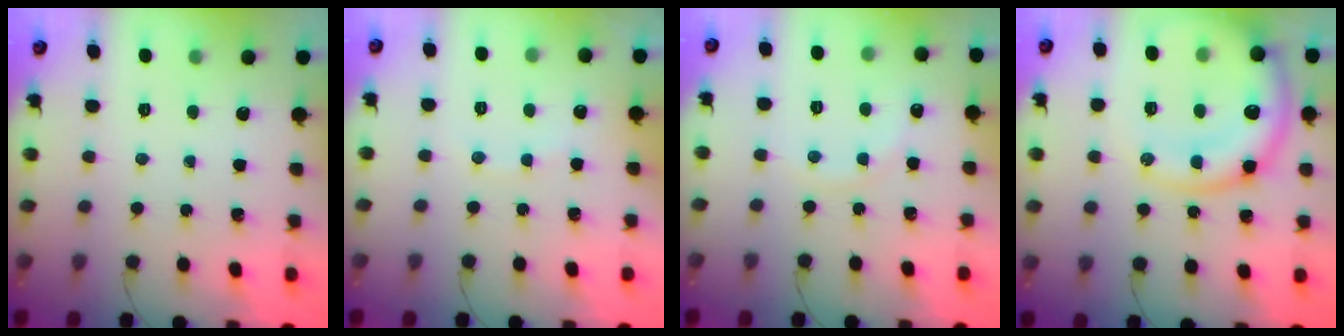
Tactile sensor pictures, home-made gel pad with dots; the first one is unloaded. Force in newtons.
{"total": 5.9, "press": 5.8, "slide": 1.0}
{"total": 7.1, "press": 7.0, "slide": 1.4}
{"total": 17.2, "press": 16.8, "slide": 3.3}